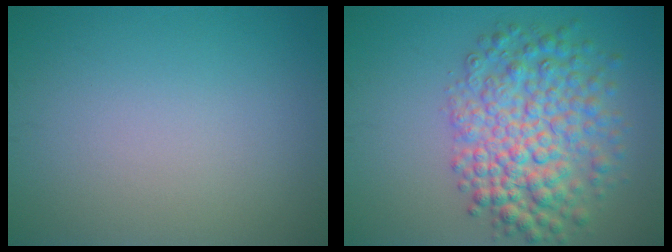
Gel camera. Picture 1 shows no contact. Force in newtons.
{"total": 7.3, "press": 7.3, "slide": 0.2}